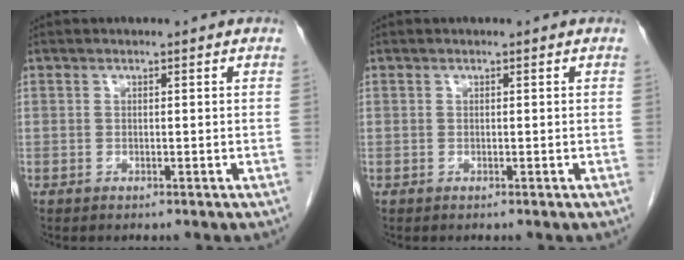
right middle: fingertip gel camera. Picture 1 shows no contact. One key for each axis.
{"total": 0.0}